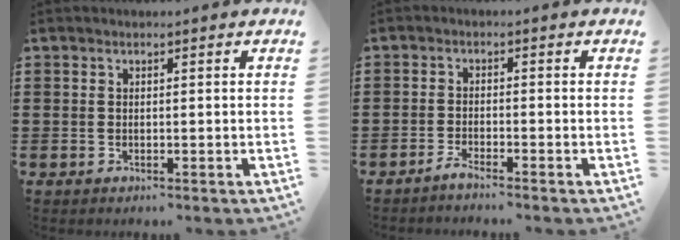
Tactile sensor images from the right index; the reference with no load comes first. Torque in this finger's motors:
{"motor_torque": [-1.05, 1.09, -0.06, -0.01]}